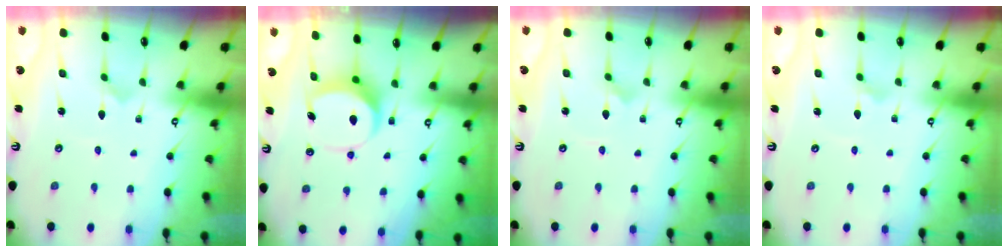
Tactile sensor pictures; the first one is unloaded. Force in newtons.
{"total": 6.7, "press": 6.7, "slide": 0.7}
{"total": 1.0, "press": 1.0, "slide": 0.0}
{"total": 1.3, "press": 1.3, "slide": 0.2}